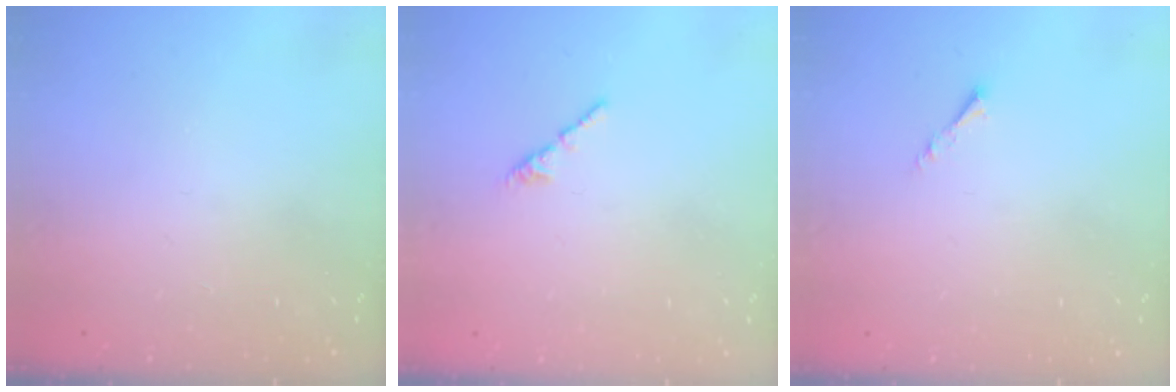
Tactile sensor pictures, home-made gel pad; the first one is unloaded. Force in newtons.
{"total": 1.3, "press": 1.2, "slide": 0.4}
{"total": 1.1, "press": 1.0, "slide": 0.3}